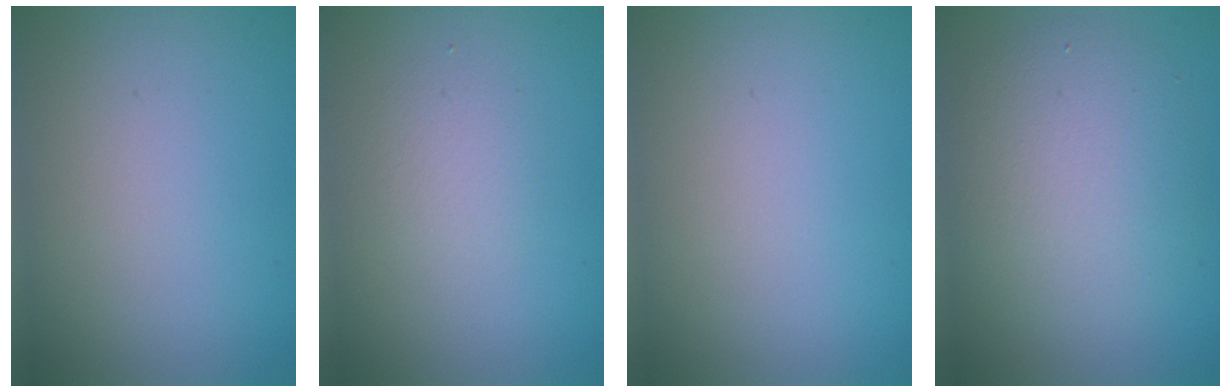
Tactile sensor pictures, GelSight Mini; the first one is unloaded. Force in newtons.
{"total": 1.6, "press": 1.6, "slide": 0.3}
{"total": 0.0}
{"total": 5.3, "press": 5.3, "slide": 0.6}